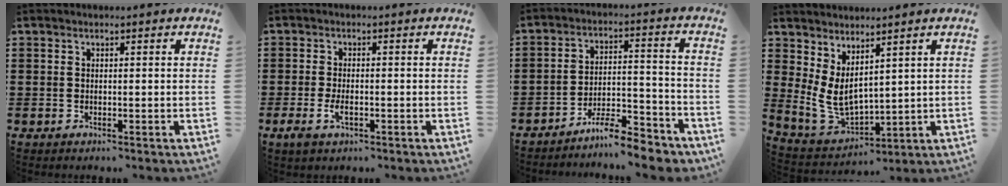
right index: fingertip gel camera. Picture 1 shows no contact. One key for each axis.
{"total": 3.0, "fx": -1.0, "fy": 1.4, "fz": 2.5, "tx": -0.057, "ty": -0.005, "tz": -0.020}
{"total": 7.6, "fx": -7.0, "fy": 0.9, "fz": 2.8, "tx": -0.044, "ty": 0.016, "tz": -0.133}
{"total": 5.3, "fx": 2.6, "fy": 2.9, "fz": 3.7, "tx": -0.100, "ty": -0.016, "tz": 0.047}